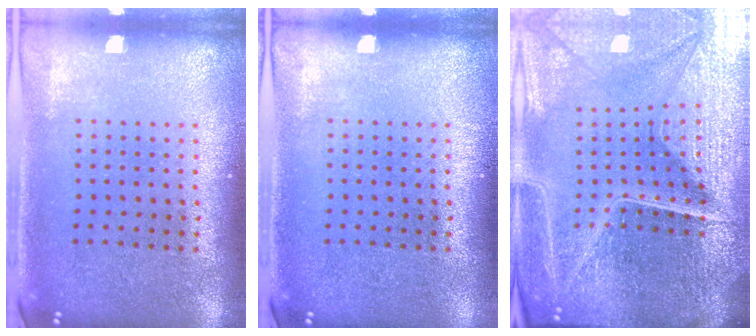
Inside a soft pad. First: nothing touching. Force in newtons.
{"total": 0.0}
{"total": 6.7, "press": 5.9, "slide": 3.2}